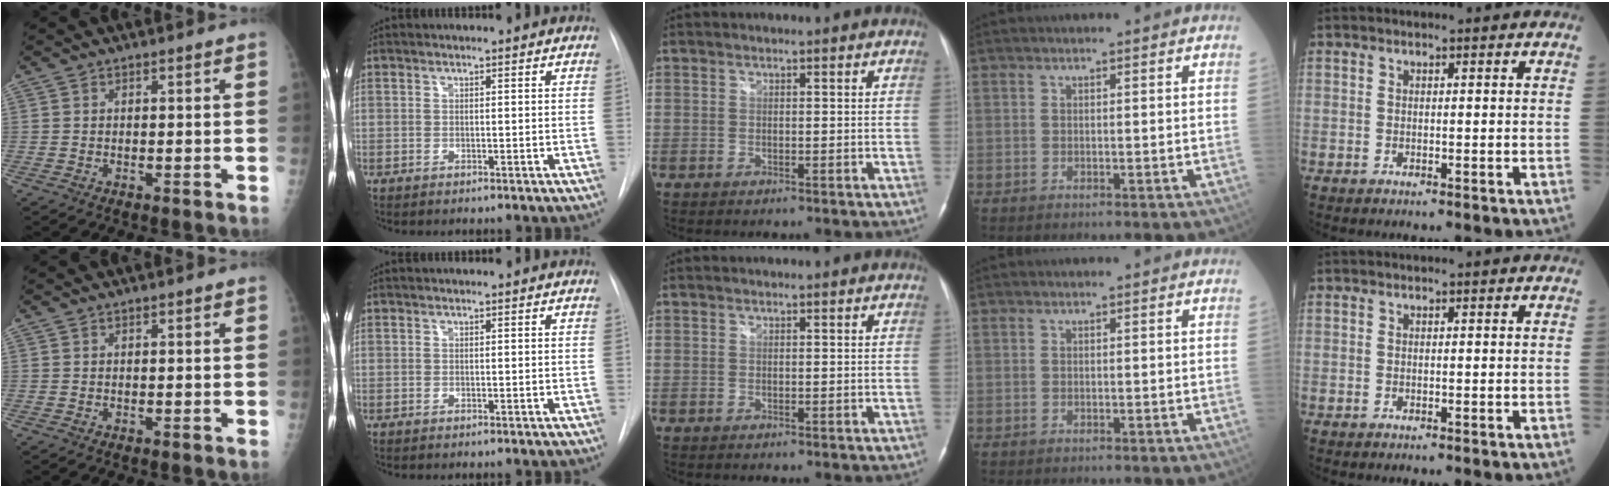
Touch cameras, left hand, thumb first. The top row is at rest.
{}